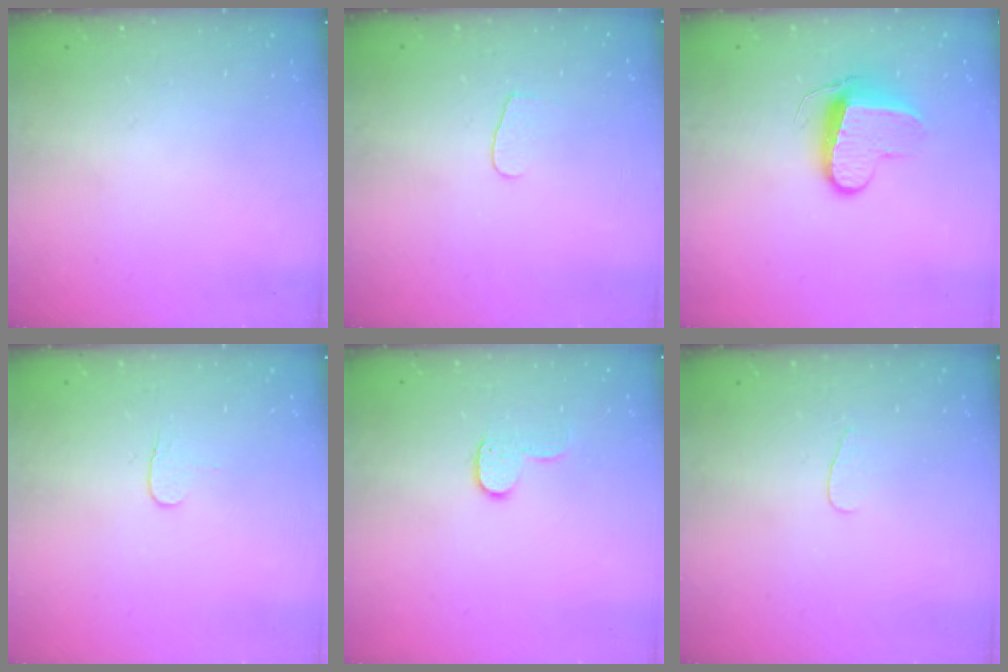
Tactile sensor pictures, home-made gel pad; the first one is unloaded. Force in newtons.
{"total": 4.2, "press": 4.2, "slide": 0.4}
{"total": 9.6, "press": 9.6, "slide": 0.2}
{"total": 3.7, "press": 3.7, "slide": 0.4}
{"total": 6.5, "press": 6.4, "slide": 0.4}
{"total": 2.8, "press": 2.8, "slide": 0.3}